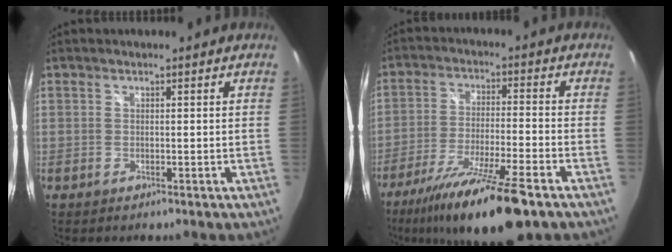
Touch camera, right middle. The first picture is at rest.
{"total": 16.8, "force": [-12.1, 1.2, 11.6], "torque": [-0.224, -0.039, -0.205]}